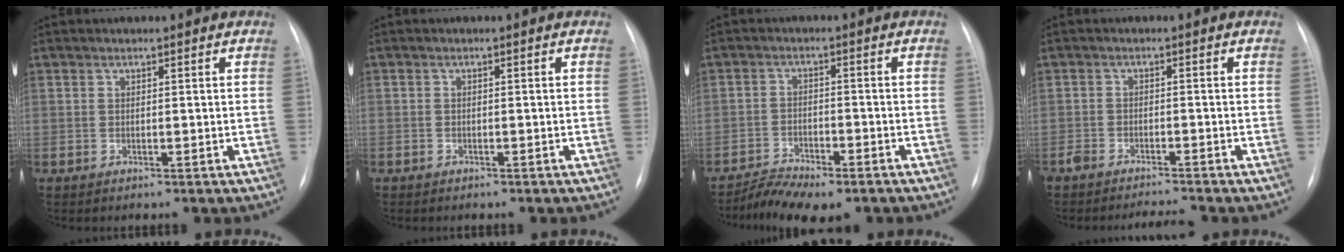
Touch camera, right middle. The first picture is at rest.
{"total": 0.8, "force": [-0.6, 0.6, 0.1], "torque": [-0.008, 0.002, -0.007]}
{"total": 7.2, "force": [-6.0, 2.0, 3.4], "torque": [-0.056, -0.007, -0.099]}
{"total": 3.7, "force": [-3.6, -0.1, 1.0], "torque": [-0.018, -0.010, -0.061]}